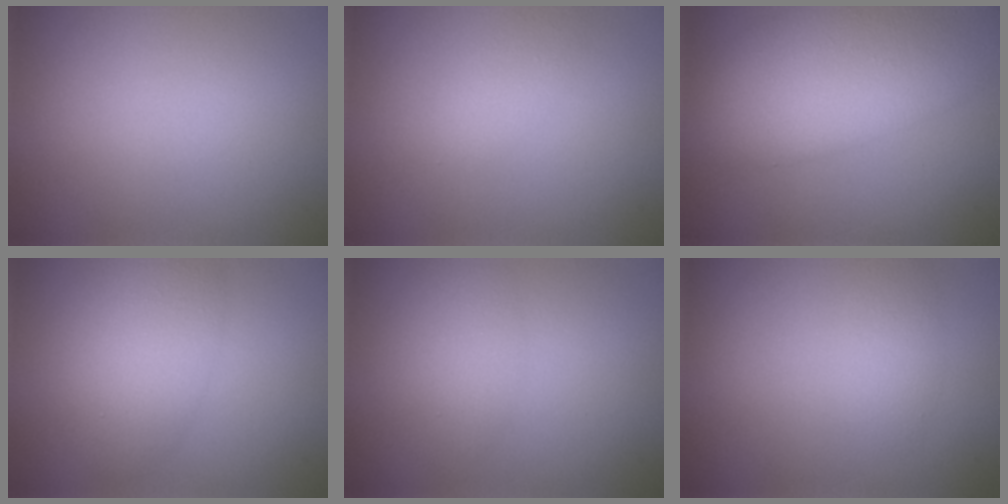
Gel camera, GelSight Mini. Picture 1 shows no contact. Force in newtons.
{"total": 1.5, "press": 1.5, "slide": 0.1}
{"total": 11.2, "press": 11.2, "slide": 0.7}
{"total": 4.5, "press": 4.5, "slide": 0.2}
{"total": 1.8, "press": 1.8, "slide": 0.0}
{"total": 1.7, "press": 1.7, "slide": 0.0}